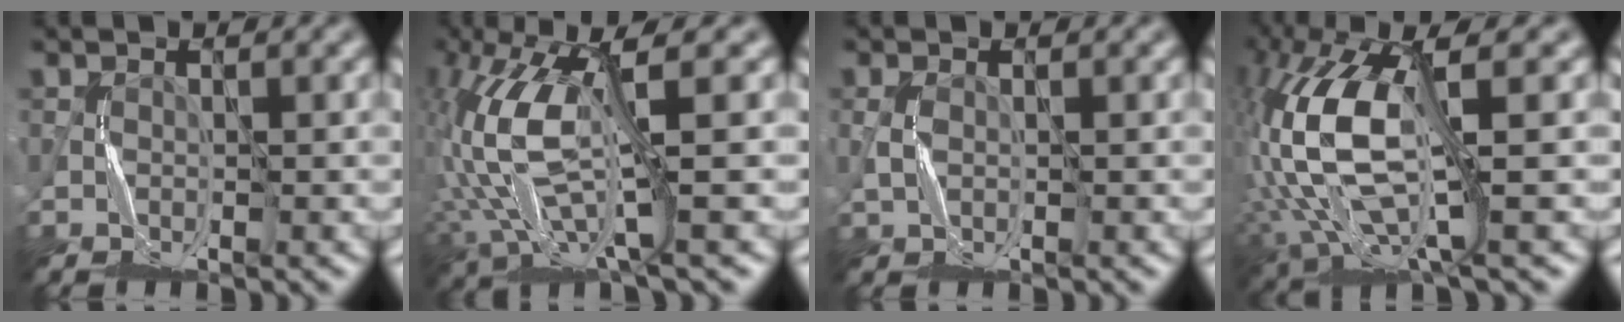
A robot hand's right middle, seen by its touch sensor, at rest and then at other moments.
{"total": 9.5, "force": [1.0, 2.9, 9.0], "torque": [-0.213, -0.002, 0.026]}
{"total": 0.8, "force": [-0.1, 0.5, 0.6], "torque": [-0.019, 0.000, 0.001]}
{"total": 11.5, "force": [0.5, 4.6, 10.6], "torque": [-0.247, -0.004, 0.014]}